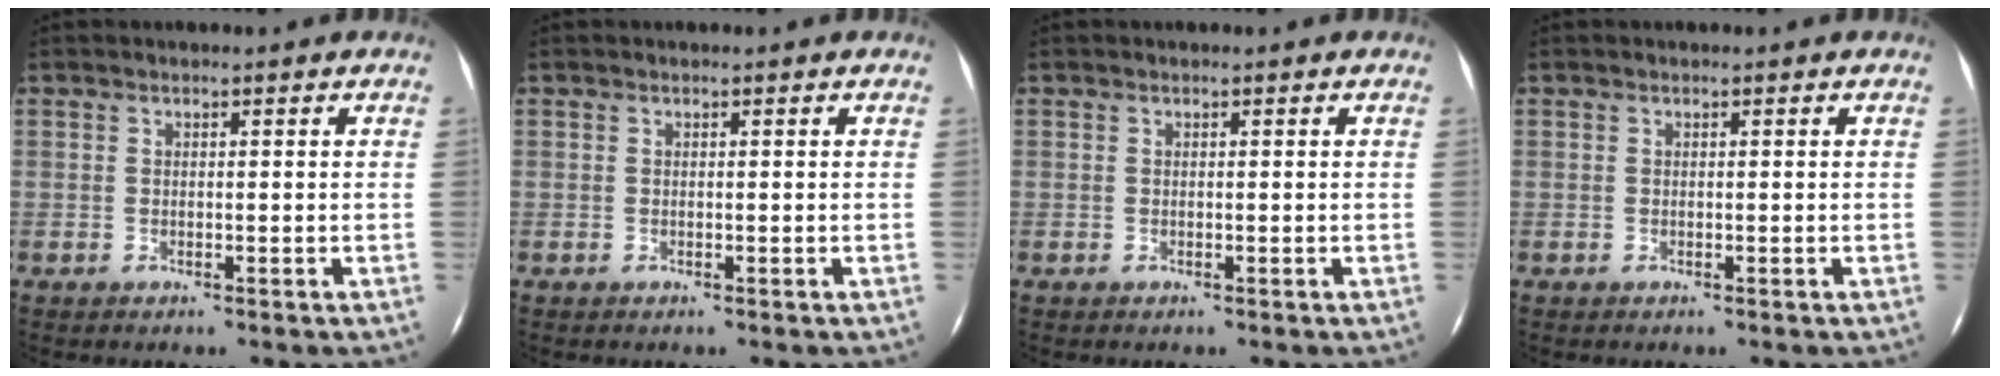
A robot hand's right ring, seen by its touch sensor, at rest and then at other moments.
{"total": 0.0}
{"total": 0.0}
{"total": 0.0}